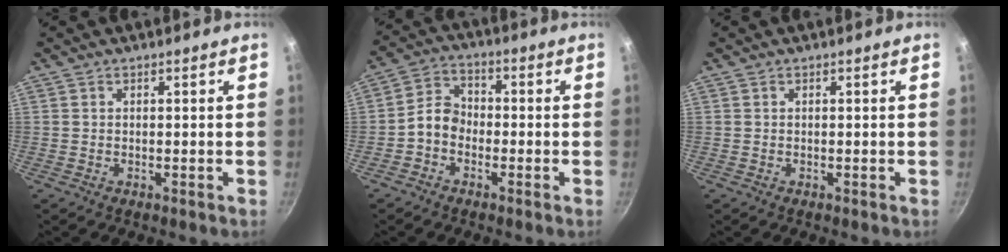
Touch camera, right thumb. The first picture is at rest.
{"total": 5.5, "force": [-2.0, 4.2, 2.9], "torque": [-0.036, 0.031, -0.053]}
{"total": 0.0}